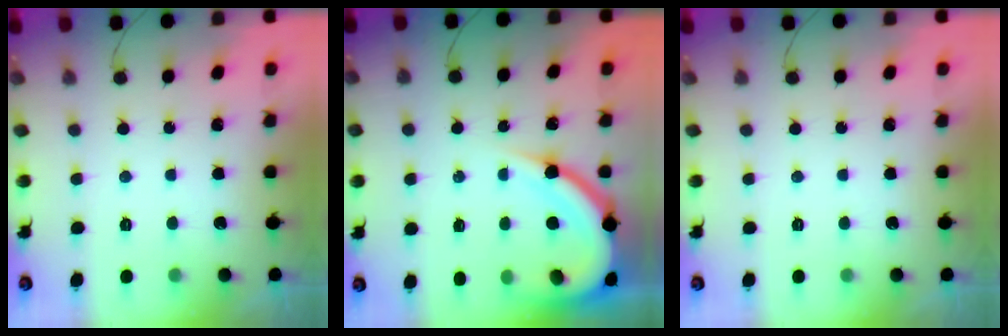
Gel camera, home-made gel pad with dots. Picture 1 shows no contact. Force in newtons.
{"total": 12.4, "press": 12.3, "slide": 1.4}
{"total": 0.0}